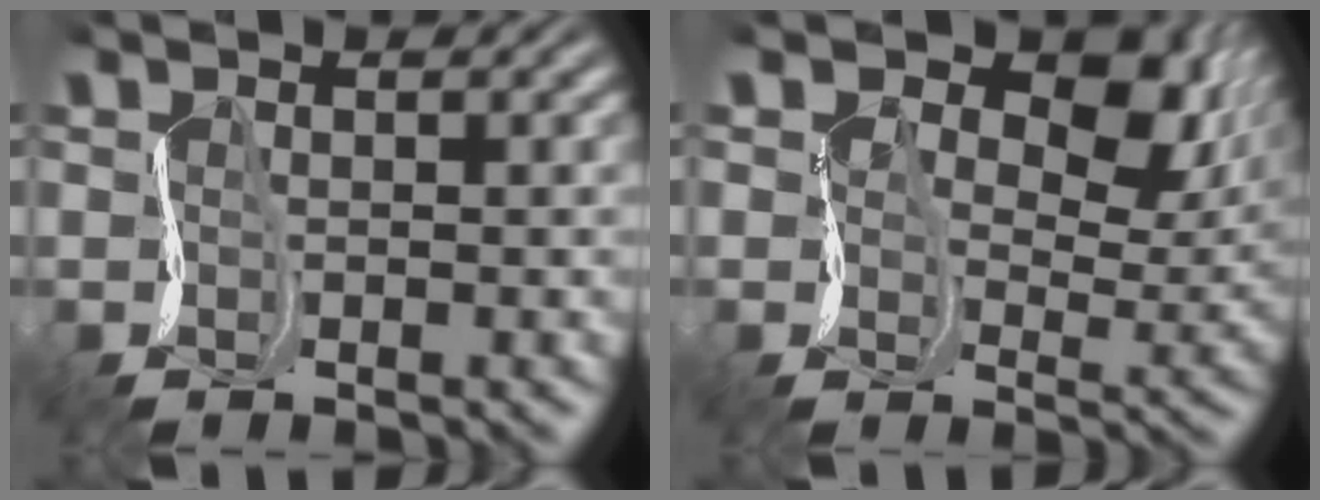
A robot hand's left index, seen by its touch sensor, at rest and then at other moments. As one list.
[{"total": 11.9, "force": [4.7, 7.4, 8.0], "torque": [-0.115, 0.002, 0.075]}]